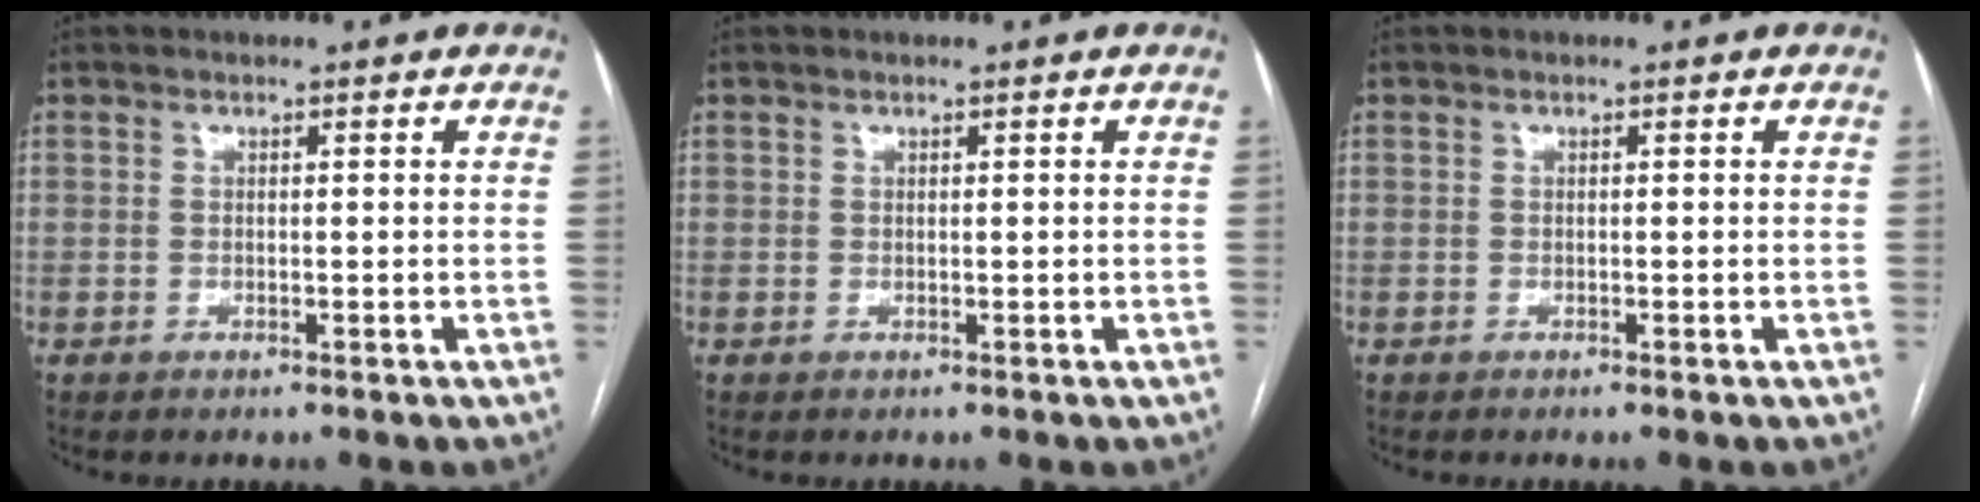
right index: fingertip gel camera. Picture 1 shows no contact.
{"total": 0.0}
{"total": 0.0}